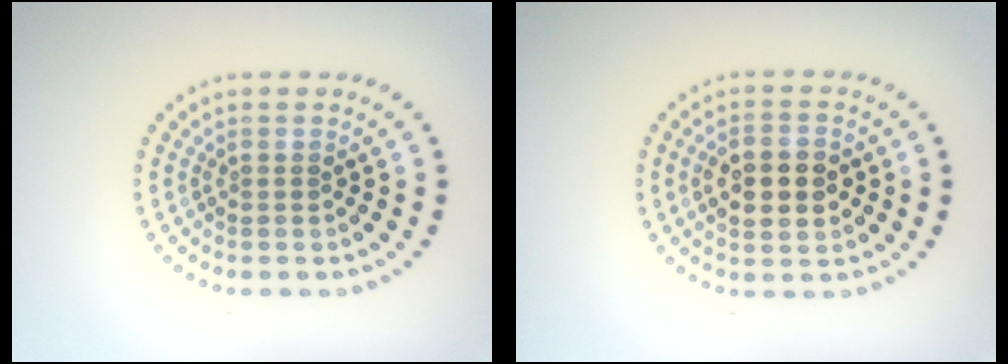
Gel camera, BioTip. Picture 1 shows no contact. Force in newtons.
{"total": 4.6, "press": 4.6, "slide": 0.3}